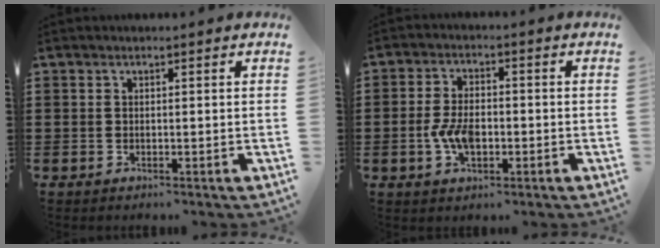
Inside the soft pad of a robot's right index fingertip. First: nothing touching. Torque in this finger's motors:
{"motor_torque": [1.99, 0.15, 0.53, 0.13]}